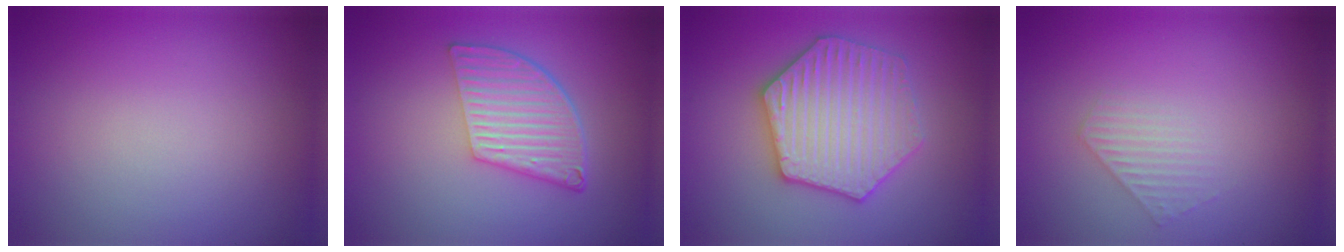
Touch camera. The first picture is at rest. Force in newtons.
{"total": 5.5, "press": 3.8, "slide": 4.1}
{"total": 6.3, "press": 6.2, "slide": 1.0}
{"total": 1.5, "press": 1.5, "slide": 0.3}